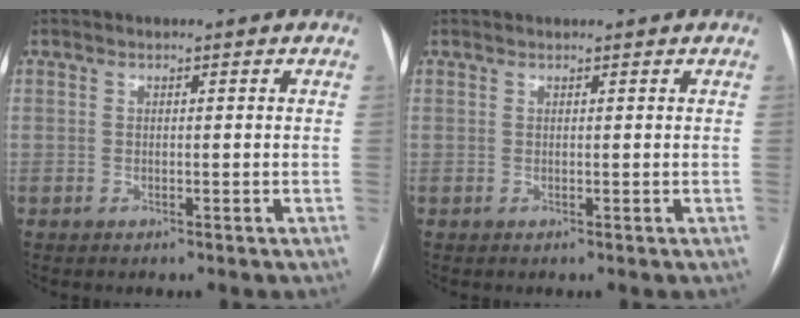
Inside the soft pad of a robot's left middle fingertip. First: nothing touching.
{"total": 1.3, "force": [1.2, 0.1, 0.3], "torque": [-0.006, 0.022, 0.021]}